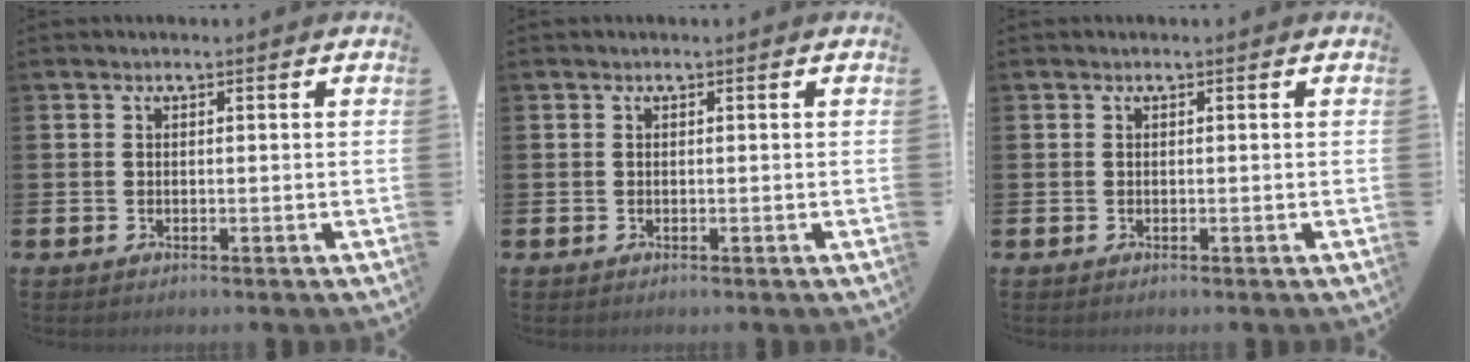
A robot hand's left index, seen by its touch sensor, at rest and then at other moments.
{"total": 0.0}
{"total": 0.0}